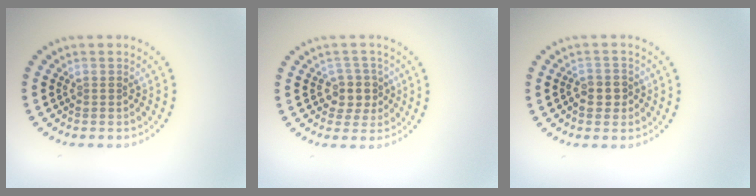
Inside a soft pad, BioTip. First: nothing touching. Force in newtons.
{"total": 2.7, "press": 2.3, "slide": 1.4}
{"total": 1.6, "press": 1.5, "slide": 0.4}